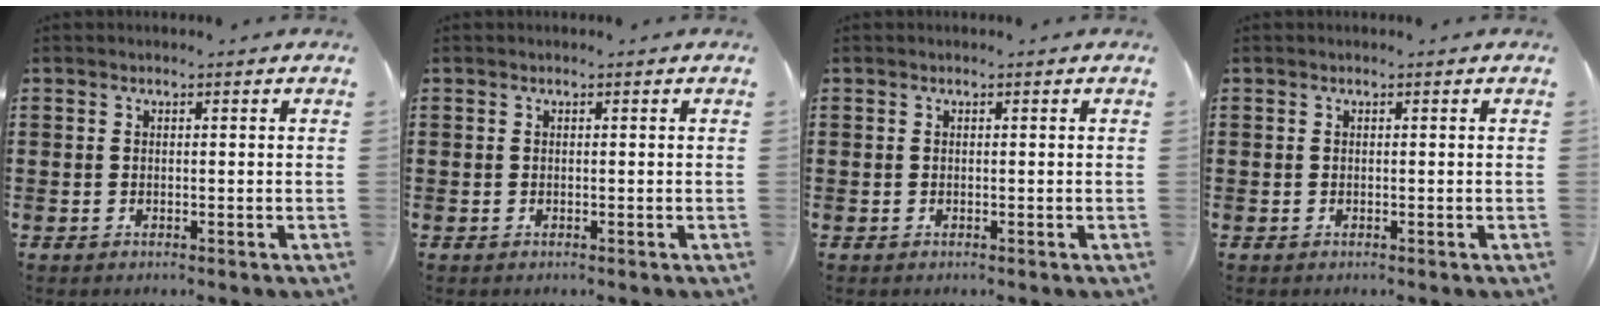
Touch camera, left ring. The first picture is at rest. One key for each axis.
{"total": 0.0}
{"total": 0.0}
{"total": 0.0}